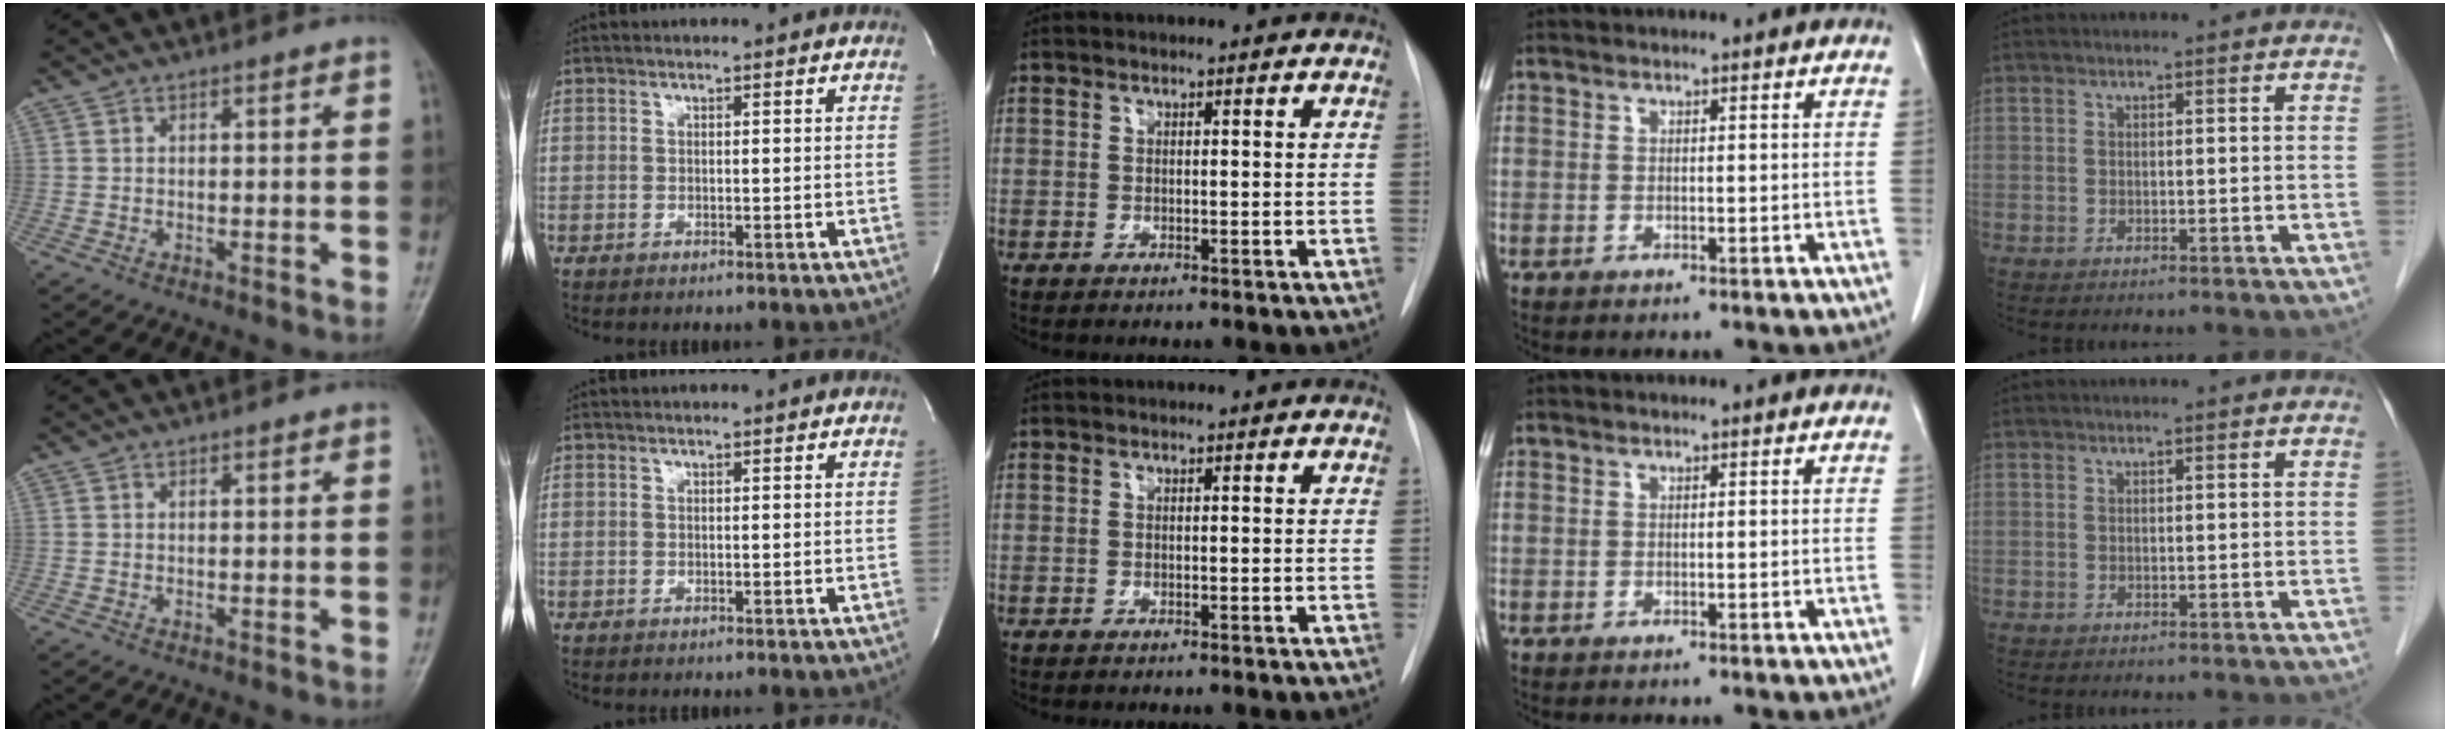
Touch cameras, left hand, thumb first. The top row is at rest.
{}